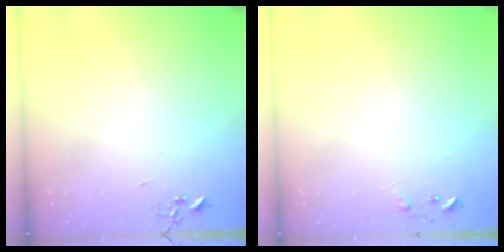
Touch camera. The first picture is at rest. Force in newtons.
{"total": 8.0, "press": 8.0, "slide": 0.4}